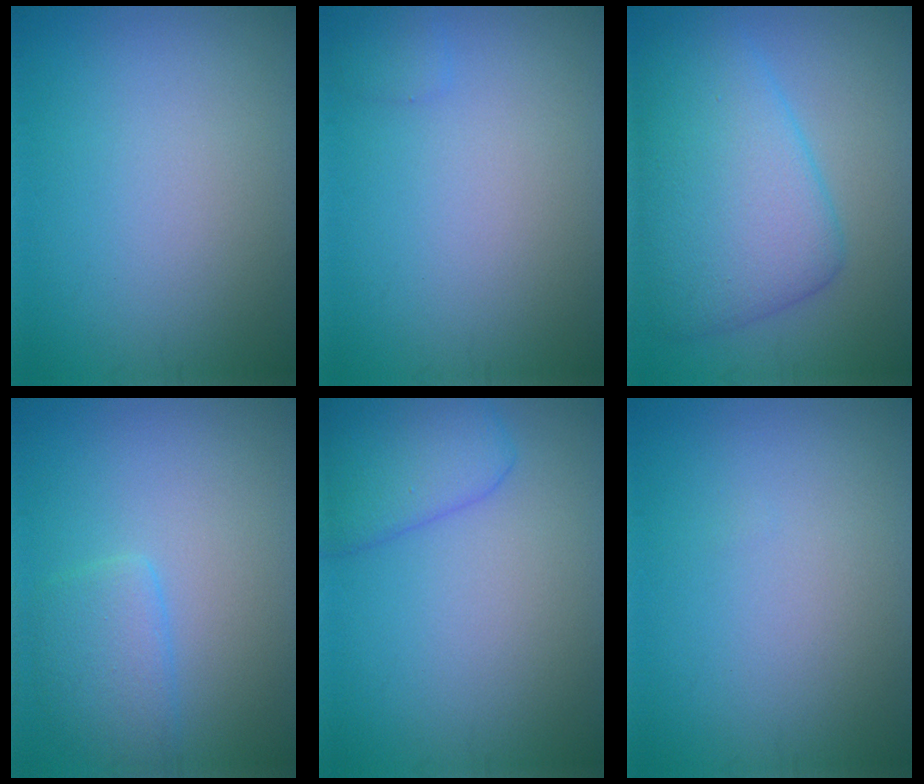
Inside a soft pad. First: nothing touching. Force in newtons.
{"total": 0.7, "press": 0.7, "slide": 0.0}
{"total": 8.0, "press": 8.0, "slide": 0.1}
{"total": 2.8, "press": 2.8, "slide": 0.3}
{"total": 4.2, "press": 4.2, "slide": 0.3}
{"total": 0.0}